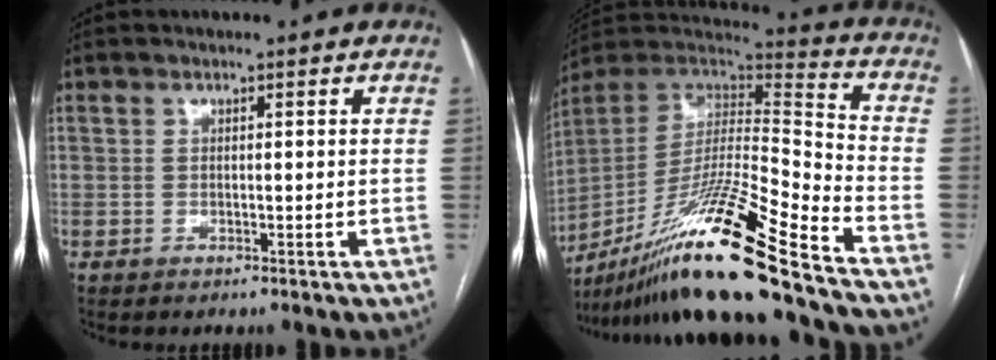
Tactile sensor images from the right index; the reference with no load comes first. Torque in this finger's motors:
{"motor_torque": [1.05, -1.09, 0.58, 0.21]}